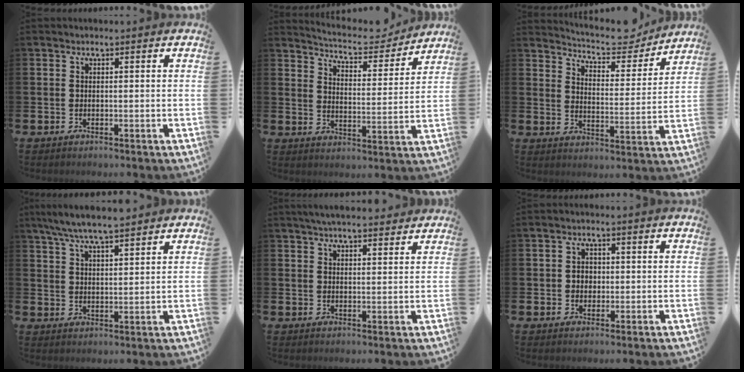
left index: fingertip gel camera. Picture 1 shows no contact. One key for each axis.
{"total": 6.3, "fx": 6.0, "fy": 1.1, "fz": 1.1, "tx": -0.038, "ty": -0.045, "tz": 0.101}
{"total": 6.8, "fx": 6.5, "fy": 1.6, "fz": 1.3, "tx": -0.043, "ty": -0.047, "tz": 0.111}
{"total": 6.8, "fx": 6.4, "fy": 0.7, "fz": 2.4, "tx": -0.063, "ty": -0.020, "tz": 0.116}
{"total": 4.1, "fx": 3.9, "fy": 0.6, "fz": 1.2, "tx": -0.031, "ty": -0.008, "tz": 0.071}
{"total": 2.2, "fx": 0.2, "fy": 2.0, "fz": 0.9, "tx": -0.005, "ty": 0.003, "tz": -0.003}